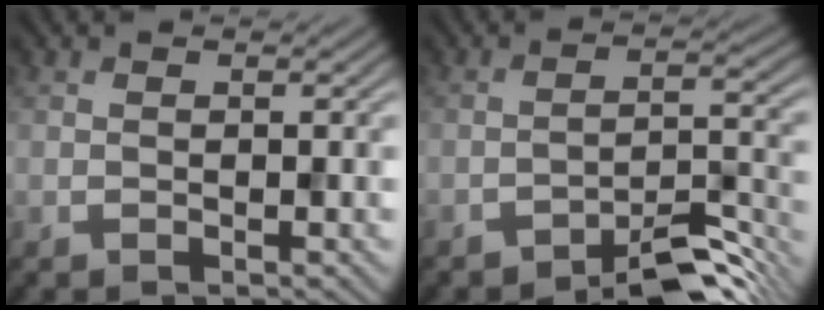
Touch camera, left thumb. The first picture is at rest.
{"total": 5.9, "force": [-4.7, 1.3, 3.4], "torque": [-0.045, 0.011, -0.075]}